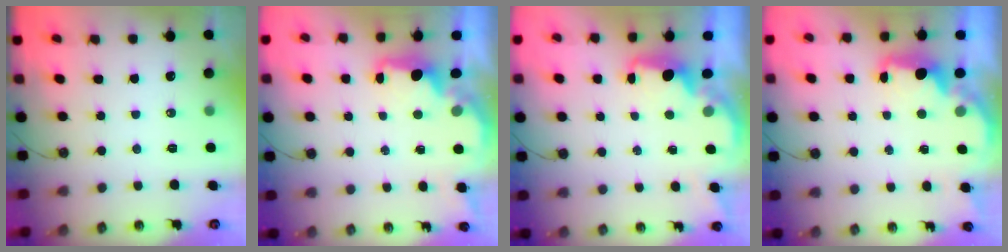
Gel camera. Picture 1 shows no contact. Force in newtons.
{"total": 2.0, "press": 1.8, "slide": 0.7}
{"total": 2.2, "press": 2.1, "slide": 0.8}
{"total": 2.4, "press": 2.3, "slide": 0.9}